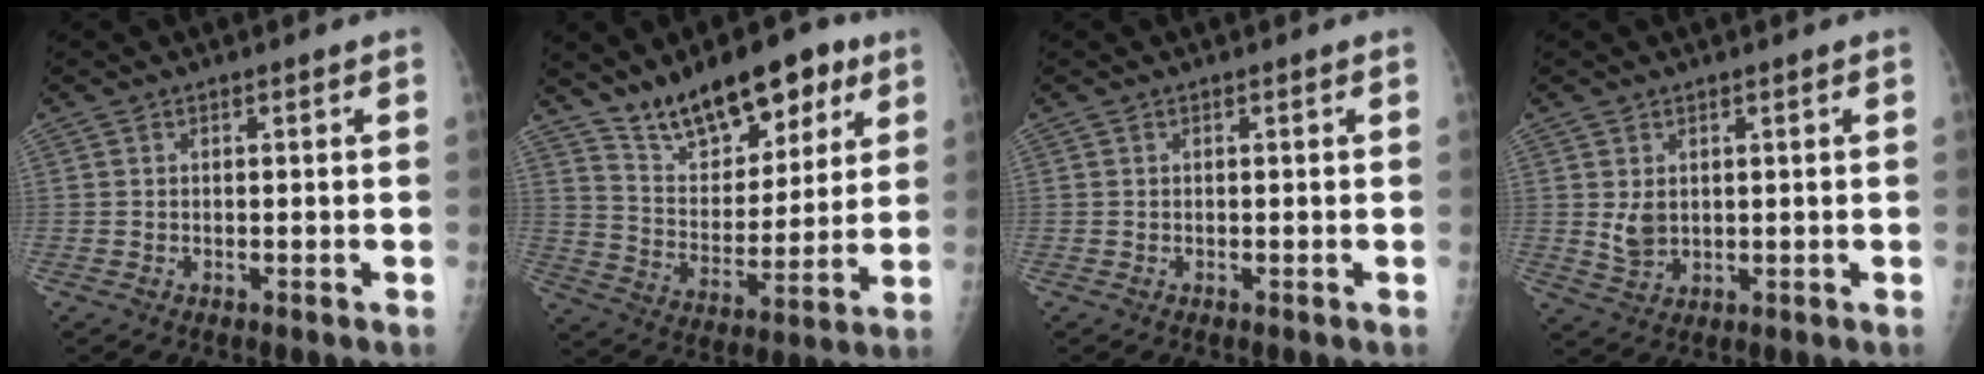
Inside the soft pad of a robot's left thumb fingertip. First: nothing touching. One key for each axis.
{"total": 17.2, "fx": 11.6, "fy": 7.8, "fz": 10.0, "tx": -0.111, "ty": -0.057, "tz": 0.201}
{"total": 0.0}
{"total": 3.6, "fx": 1.0, "fy": 2.6, "fz": 2.3, "tx": -0.034, "ty": -0.013, "tz": 0.027}